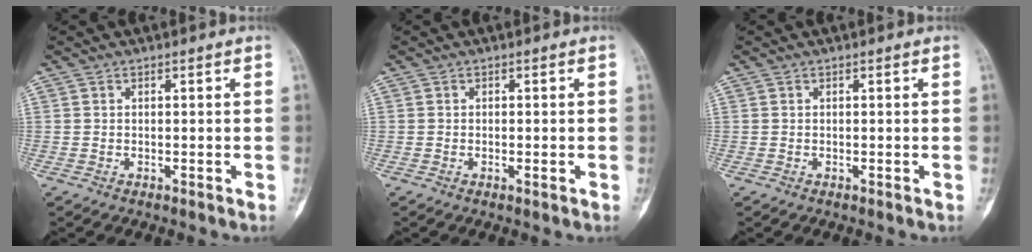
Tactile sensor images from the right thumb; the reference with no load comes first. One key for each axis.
{"total": 1.1, "fx": -0.3, "fy": 0.3, "fz": 1.0, "tx": -0.017, "ty": 0.000, "tz": -0.004}
{"total": 0.0}